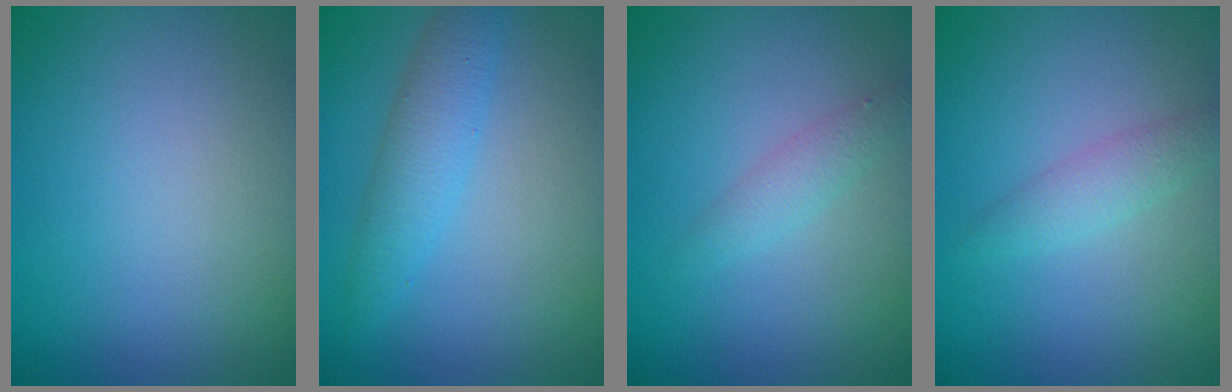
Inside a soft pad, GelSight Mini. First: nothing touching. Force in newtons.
{"total": 2.9, "press": 2.9, "slide": 0.1}
{"total": 1.5, "press": 1.5, "slide": 0.0}
{"total": 1.8, "press": 1.8, "slide": 0.0}